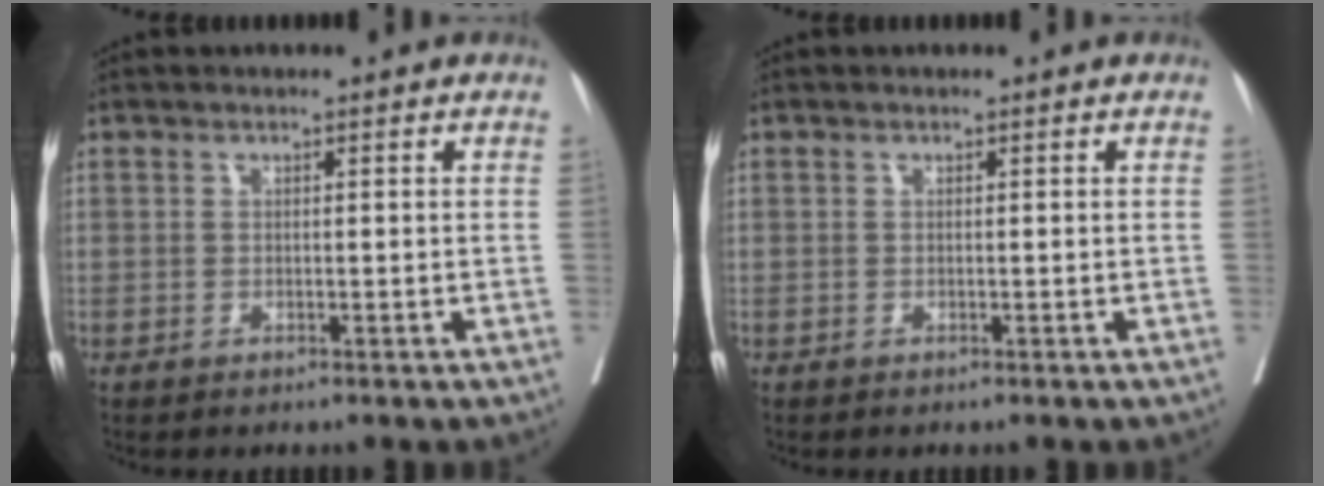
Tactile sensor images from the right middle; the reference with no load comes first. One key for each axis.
{"total": 0.0}